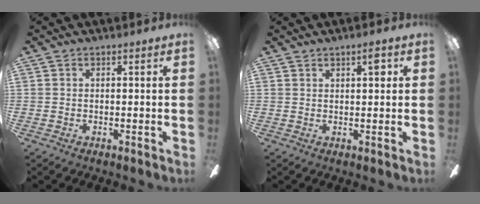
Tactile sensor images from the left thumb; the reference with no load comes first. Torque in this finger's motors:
{"motor_torque": [-0.16, 0.07, -0.08, -0.04, 0.05]}